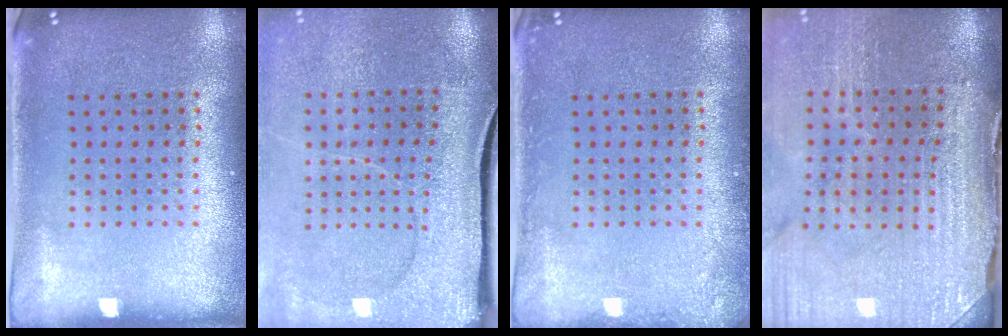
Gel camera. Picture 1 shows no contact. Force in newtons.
{"total": 4.1, "press": 3.4, "slide": 2.4}
{"total": 1.2, "press": 1.2, "slide": 0.2}
{"total": 4.3, "press": 3.7, "slide": 2.2}